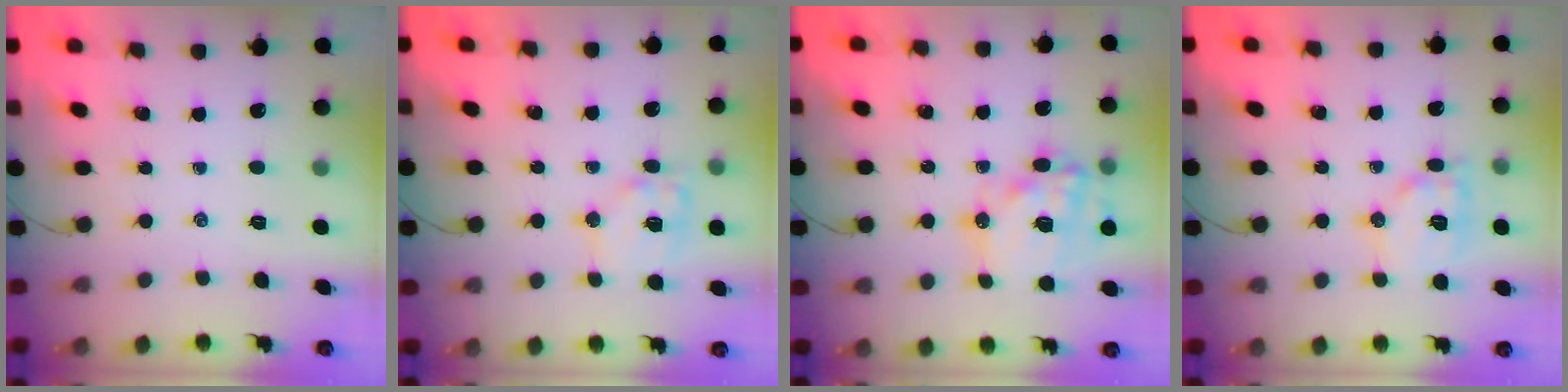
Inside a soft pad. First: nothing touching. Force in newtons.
{"total": 10.7, "press": 10.6, "slide": 1.5}
{"total": 17.7, "press": 17.3, "slide": 3.8}
{"total": 11.4, "press": 11.4, "slide": 0.5}